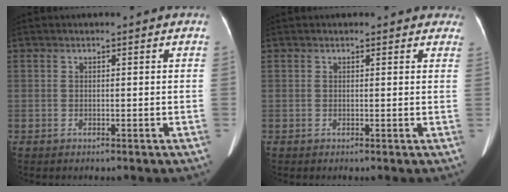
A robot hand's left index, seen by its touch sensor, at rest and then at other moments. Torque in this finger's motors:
{"motor_torque": [0.50, -0.78, 0.20, 0.01]}